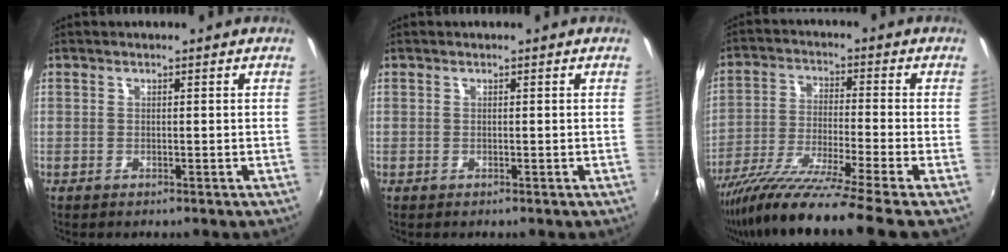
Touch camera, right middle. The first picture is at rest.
{"total": 0.0}
{"total": 15.8, "force": [-13.0, -2.2, 8.7], "torque": [-0.166, -0.048, -0.229]}